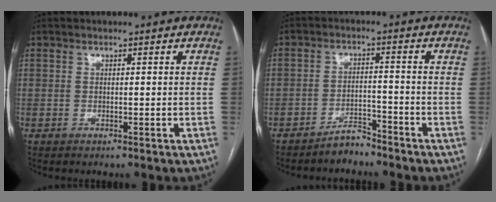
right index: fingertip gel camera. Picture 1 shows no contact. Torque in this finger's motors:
{"motor_torque": [-0.07, 0.01, -0.14, -0.07]}